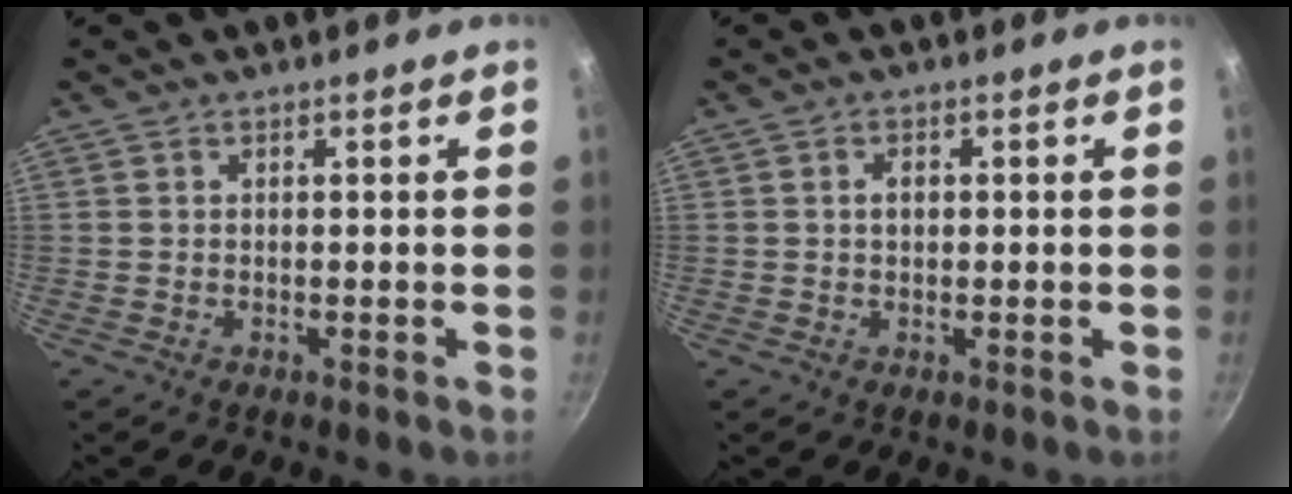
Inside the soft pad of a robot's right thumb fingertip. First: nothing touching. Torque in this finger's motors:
{"motor_torque": [-0.30, 0.39, 0.44, 0.13, 0.04]}